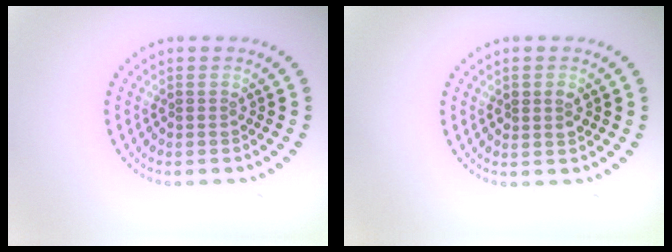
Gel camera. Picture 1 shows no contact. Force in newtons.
{"total": 1.4, "press": 1.3, "slide": 0.3}